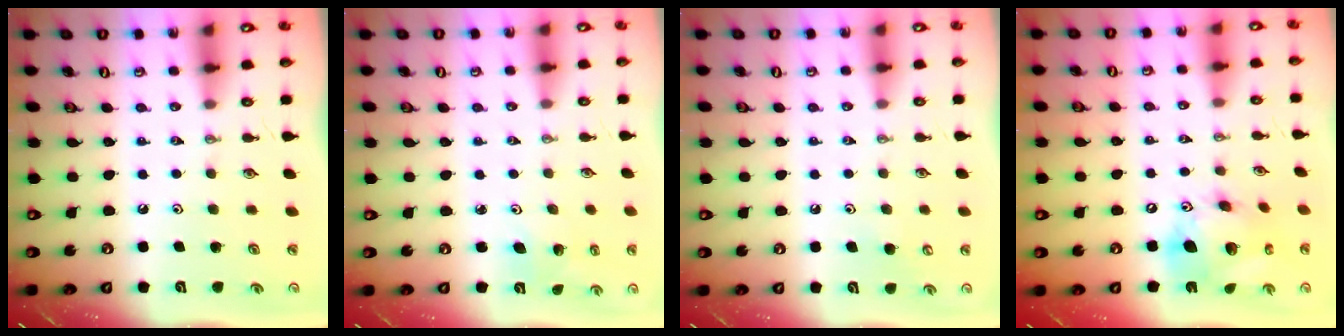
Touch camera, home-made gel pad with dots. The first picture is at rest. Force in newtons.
{"total": 2.8, "press": 2.4, "slide": 1.5}
{"total": 4.8, "press": 4.8, "slide": 0.8}
{"total": 18.5, "press": 18.2, "slide": 3.3}